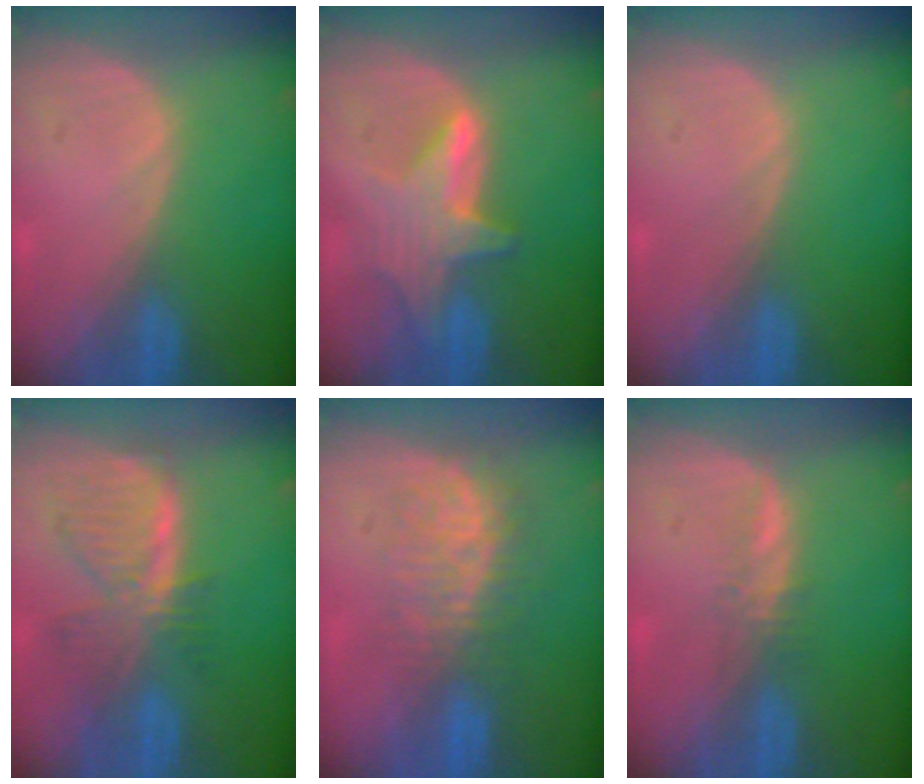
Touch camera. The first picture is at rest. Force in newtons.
{"total": 6.9, "press": 6.5, "slide": 2.4}
{"total": 0.0}
{"total": 7.5, "press": 6.8, "slide": 3.1}
{"total": 7.6, "press": 7.3, "slide": 2.2}
{"total": 1.6, "press": 1.5, "slide": 0.5}